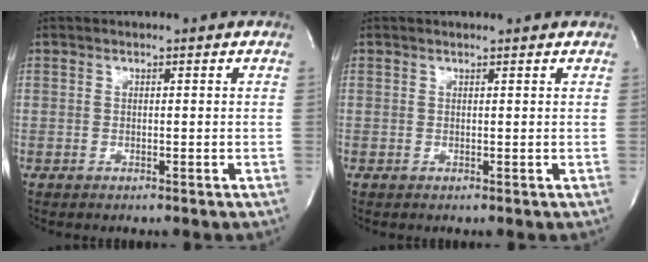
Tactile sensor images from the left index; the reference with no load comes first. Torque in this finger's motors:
{"motor_torque": [0.20, -0.12, 0.00, 0.00]}